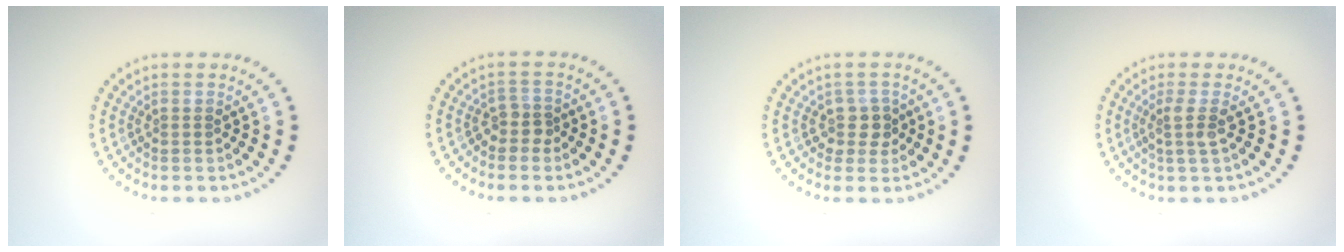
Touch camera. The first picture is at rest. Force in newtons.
{"total": 1.6, "press": 1.3, "slide": 1.0}
{"total": 2.0, "press": 1.7, "slide": 1.2}
{"total": 1.8, "press": 1.3, "slide": 1.3}